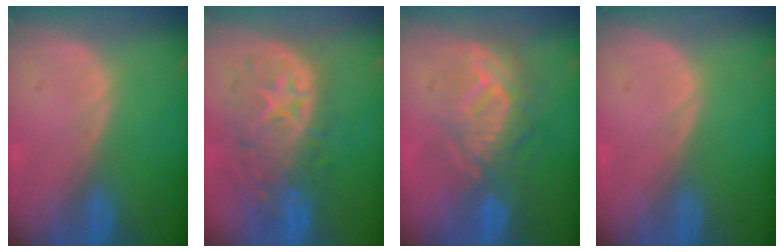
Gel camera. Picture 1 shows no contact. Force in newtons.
{"total": 11.1, "press": 9.8, "slide": 5.2}
{"total": 9.0, "press": 8.9, "slide": 1.7}
{"total": 0.0}